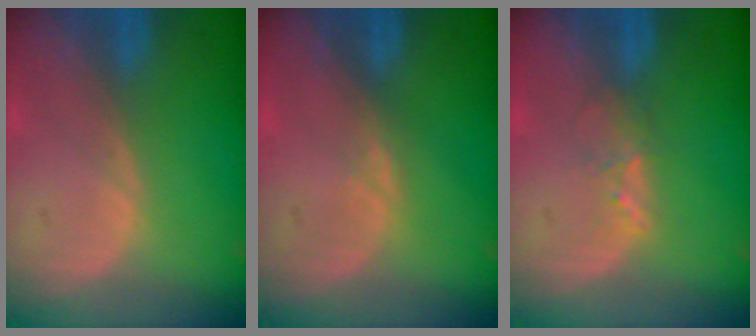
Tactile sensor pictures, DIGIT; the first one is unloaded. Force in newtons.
{"total": 0.9, "press": 0.9, "slide": 0.4}
{"total": 2.0, "press": 1.9, "slide": 0.4}